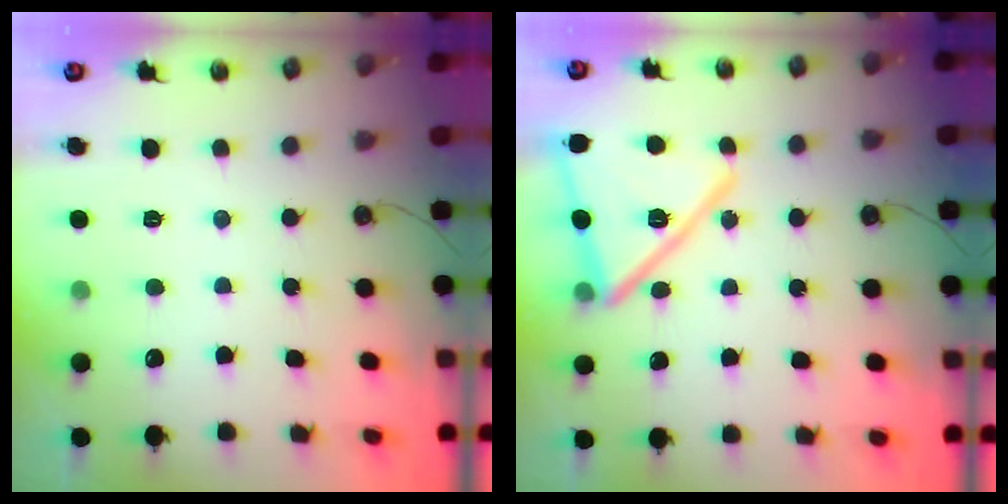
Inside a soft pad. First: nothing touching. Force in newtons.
{"total": 19.0, "press": 18.9, "slide": 1.6}